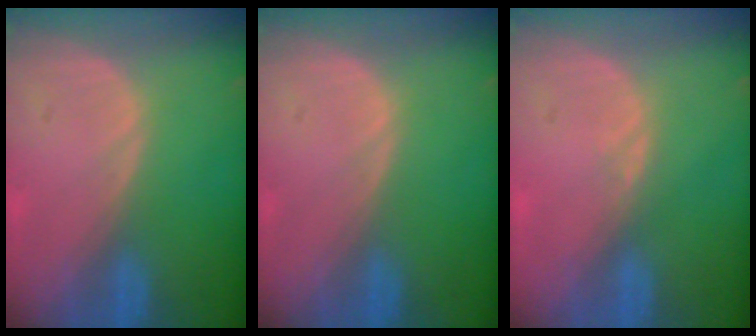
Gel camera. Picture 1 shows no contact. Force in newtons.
{"total": 0.0}
{"total": 0.9, "press": 0.8, "slide": 0.3}